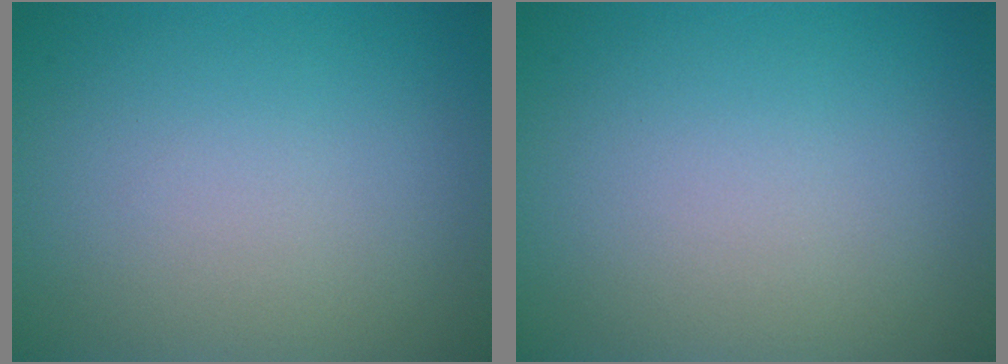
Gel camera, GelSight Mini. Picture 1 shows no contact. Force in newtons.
{"total": 0.0}